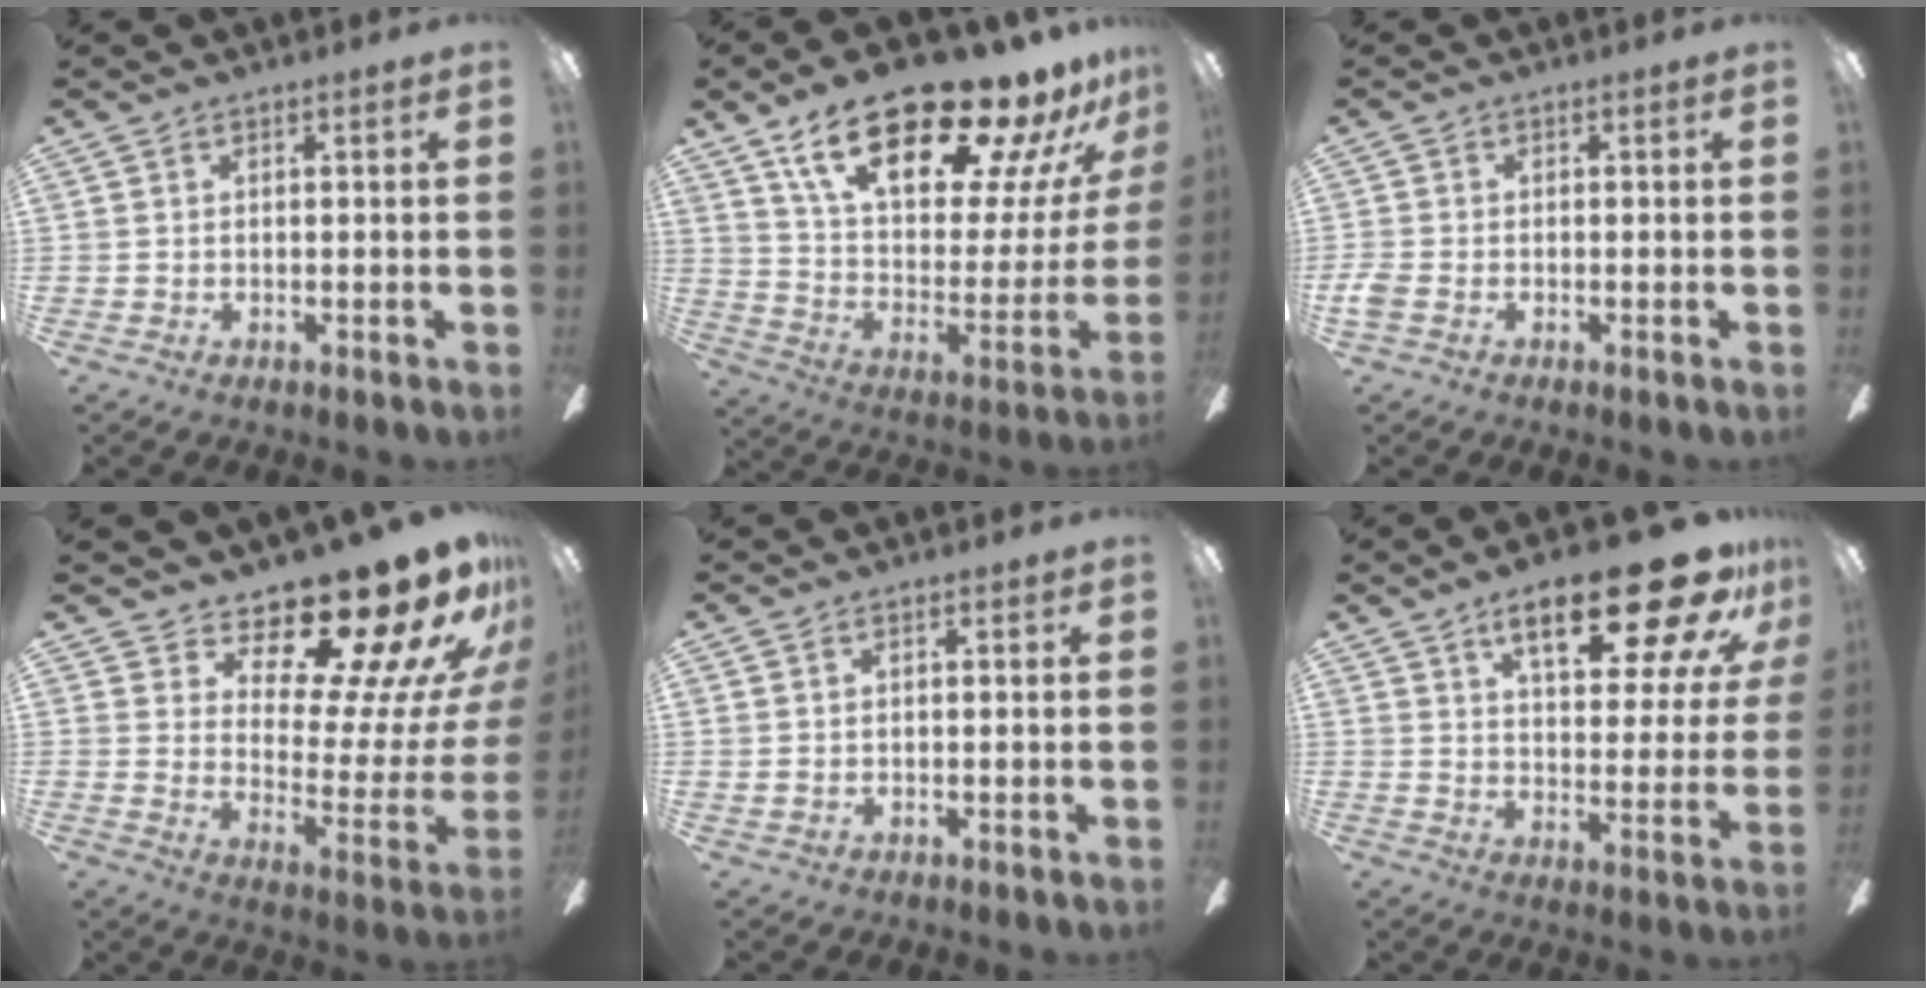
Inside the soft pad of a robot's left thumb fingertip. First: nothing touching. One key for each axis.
{"total": 25.7, "fx": 18.5, "fy": 7.6, "fz": 16.1, "tx": -0.264, "ty": -0.123, "tz": 0.311}
{"total": 2.3, "fx": -1.1, "fy": 1.4, "fz": 1.5, "tx": -0.037, "ty": 0.001, "tz": -0.024}
{"total": 21.3, "fx": 16.9, "fy": 5.4, "fz": 11.9, "tx": -0.171, "ty": -0.136, "tz": 0.271}
{"total": 1.0, "fx": 0.5, "fy": 0.6, "fz": 0.7, "tx": -0.016, "ty": 0.004, "tz": 0.008}
{"total": 24.4, "fx": 14.5, "fy": 8.7, "fz": 17.7, "tx": -0.238, "ty": -0.085, "tz": 0.227}